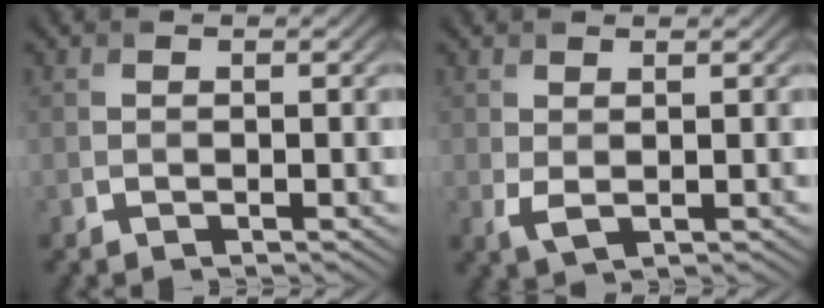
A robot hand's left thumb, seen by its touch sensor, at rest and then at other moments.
{"total": 1.8, "force": [0.5, 0.8, 1.5], "torque": [-0.040, -0.003, 0.014]}